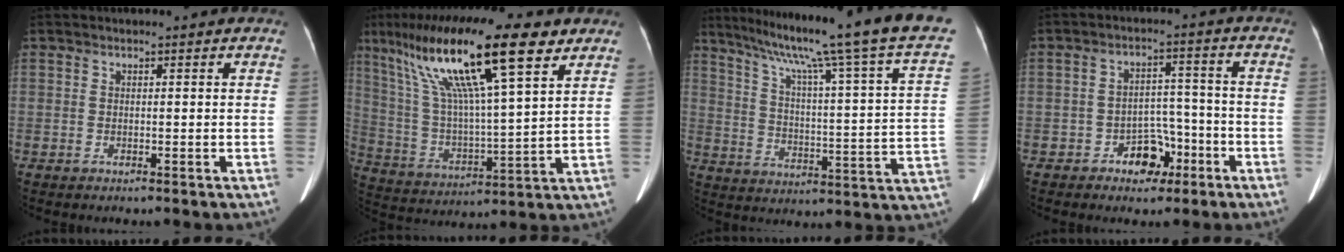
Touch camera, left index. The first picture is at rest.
{"total": 21.6, "force": [12.3, 2.6, 17.6], "torque": [-0.344, 0.037, 0.217]}
{"total": 28.3, "force": [22.0, -0.7, 17.8], "torque": [-0.274, -0.036, 0.293]}
{"total": 5.5, "force": [-3.2, 3.5, 2.7], "torque": [-0.039, 0.022, -0.048]}